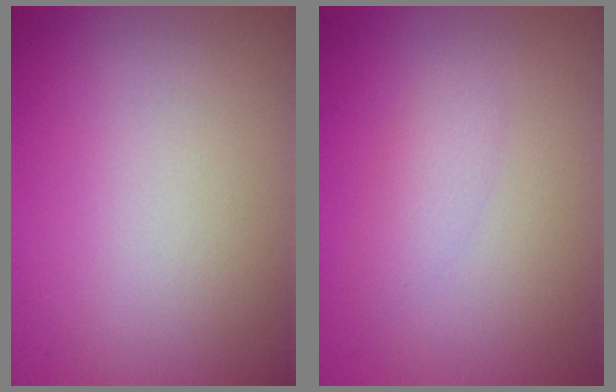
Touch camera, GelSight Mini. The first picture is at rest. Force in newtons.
{"total": 1.7, "press": 1.7, "slide": 0.1}